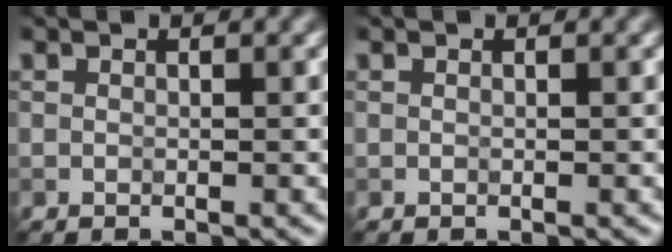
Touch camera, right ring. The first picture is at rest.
{"total": 0.0}